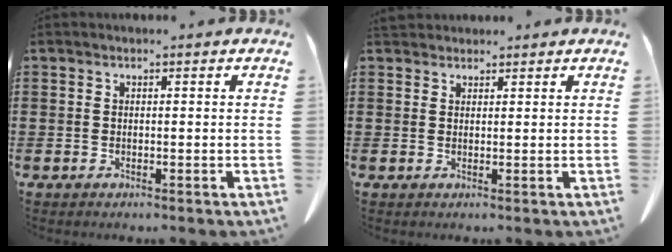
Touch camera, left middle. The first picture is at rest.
{"total": 1.8, "force": [1.7, 0.7, 0.2], "torque": [-0.011, 0.003, 0.034]}